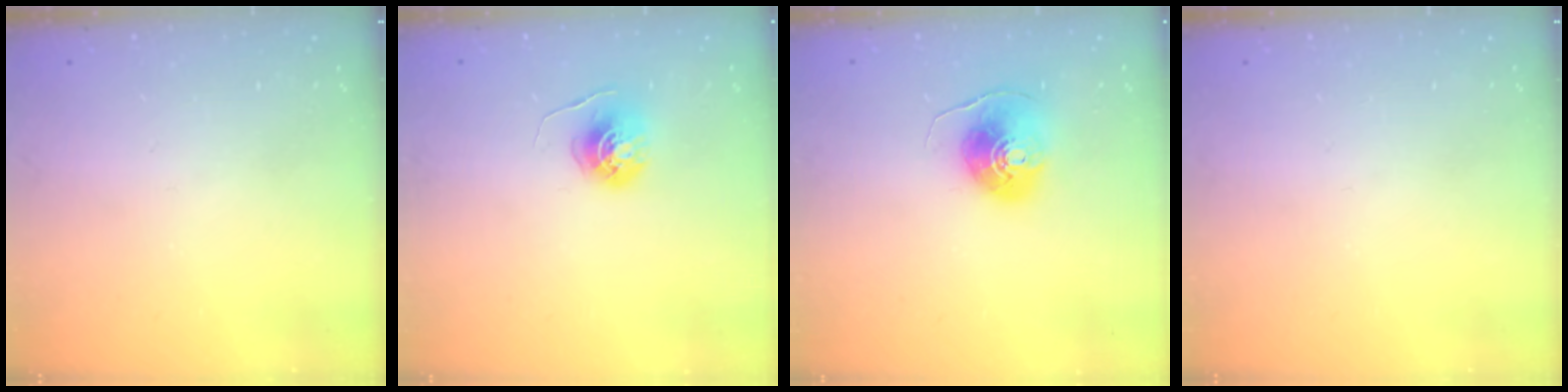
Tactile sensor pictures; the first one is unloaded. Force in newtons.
{"total": 5.5, "press": 5.5, "slide": 0.3}
{"total": 8.1, "press": 8.1, "slide": 0.3}
{"total": 0.0}